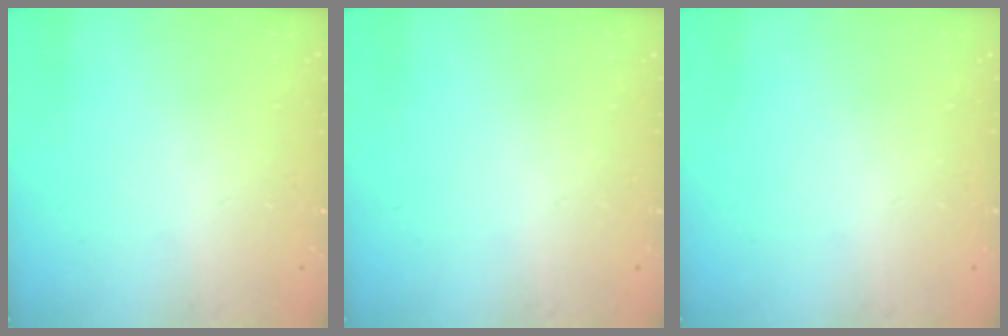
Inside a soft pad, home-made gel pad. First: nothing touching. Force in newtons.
{"total": 0.0}
{"total": 0.0}